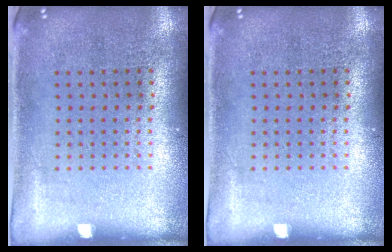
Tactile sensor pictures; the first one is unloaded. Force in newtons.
{"total": 0.0}